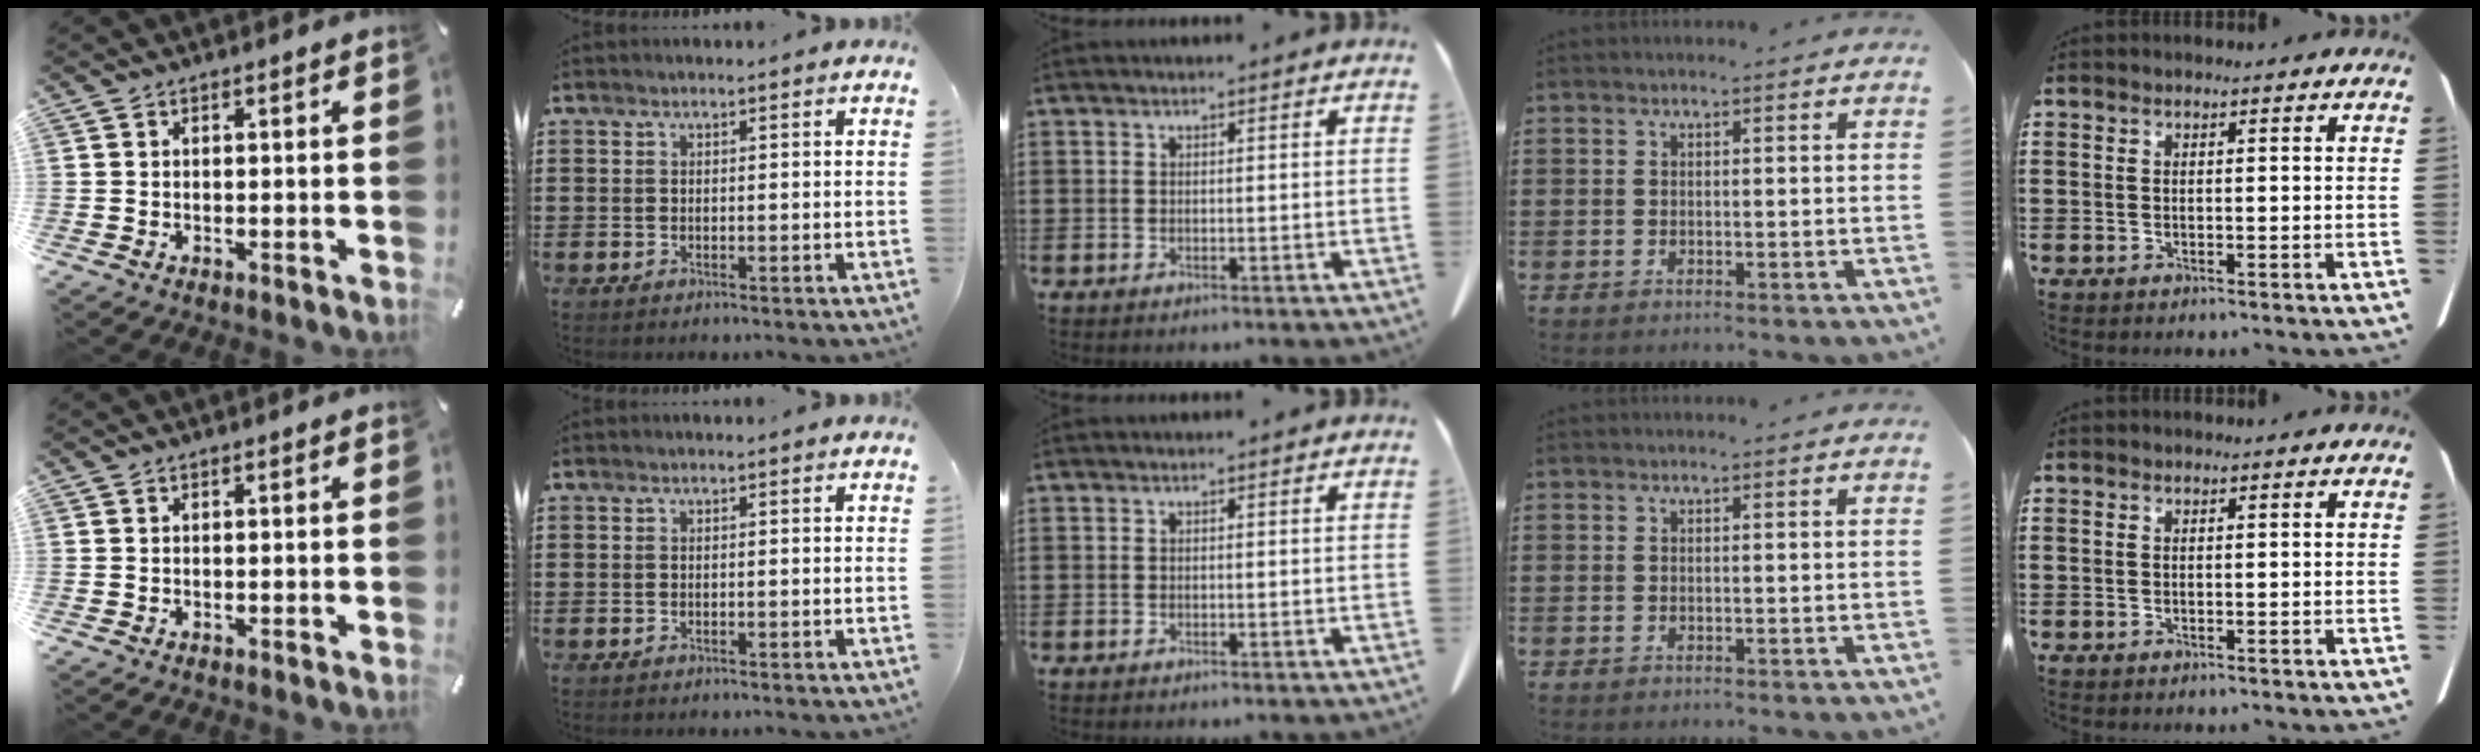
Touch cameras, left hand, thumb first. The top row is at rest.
{}